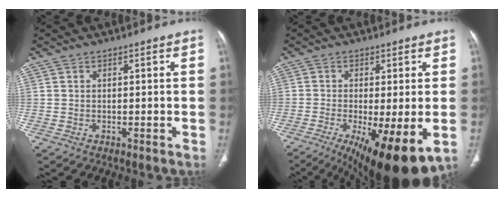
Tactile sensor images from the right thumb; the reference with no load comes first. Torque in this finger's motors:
{"motor_torque": [0.10, 0.61, 0.32, -0.25, 0.36]}